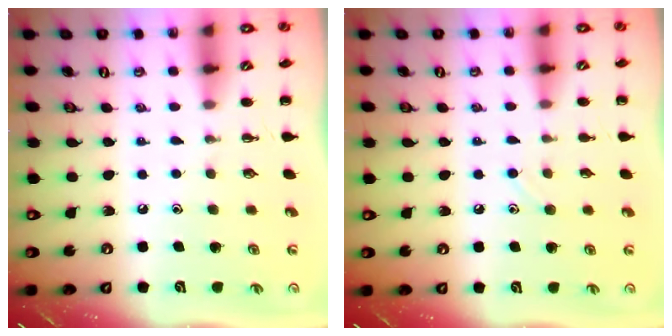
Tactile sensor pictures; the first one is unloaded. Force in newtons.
{"total": 6.3, "press": 5.9, "slide": 2.1}